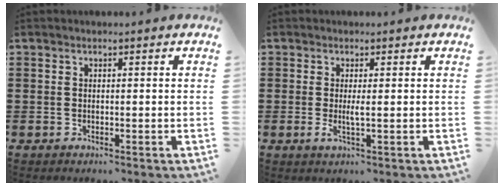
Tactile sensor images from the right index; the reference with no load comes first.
{"total": 2.3, "force": [-0.1, 0.0, 2.3], "torque": [-0.050, -0.009, -0.004]}